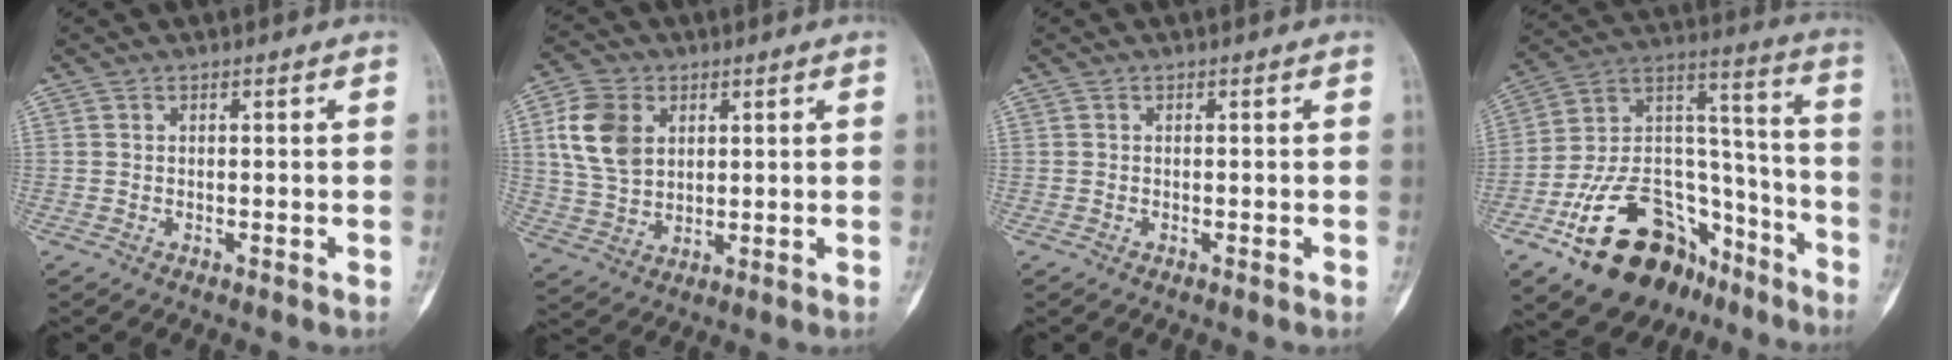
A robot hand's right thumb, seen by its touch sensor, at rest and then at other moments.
{"total": 11.0, "force": [3.2, 7.9, 6.9], "torque": [-0.122, -0.005, 0.065]}
{"total": 0.0}
{"total": 26.7, "force": [-15.4, 15.5, 15.4], "torque": [-0.237, 0.102, -0.250]}